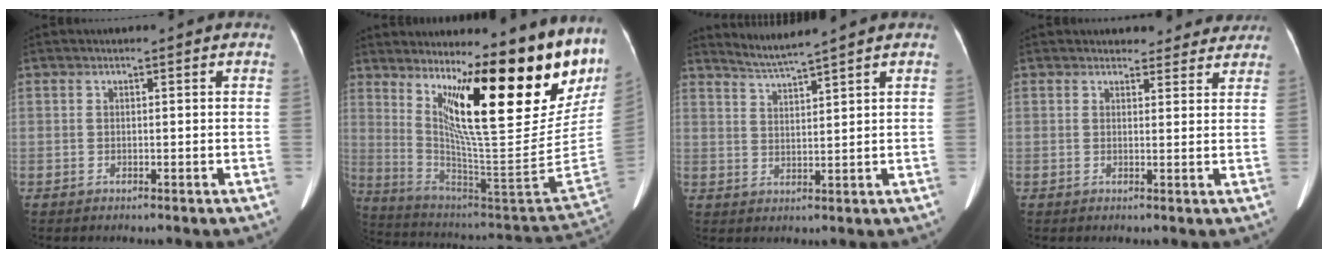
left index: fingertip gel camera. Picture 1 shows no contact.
{"total": 24.1, "force": [16.2, 2.8, 17.6], "torque": [-0.259, -0.057, 0.242]}
{"total": 3.9, "force": [3.4, -1.8, 0.5], "torque": [-0.018, -0.013, 0.073]}
{"total": 6.8, "force": [6.3, 2.5, 0.5], "torque": [0.021, 0.004, 0.054]}